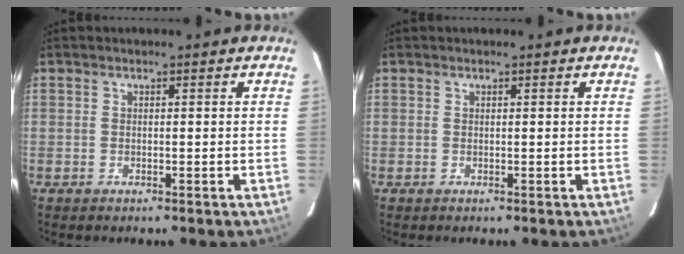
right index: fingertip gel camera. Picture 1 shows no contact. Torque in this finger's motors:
{"motor_torque": [0.09, 0.02, -0.02, 0.00]}